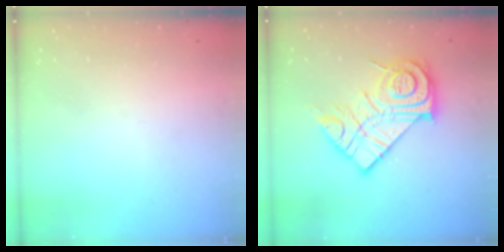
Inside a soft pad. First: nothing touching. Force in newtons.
{"total": 17.8, "press": 17.8, "slide": 1.2}